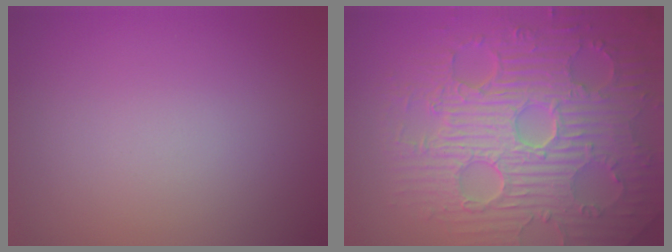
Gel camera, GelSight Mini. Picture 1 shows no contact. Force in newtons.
{"total": 10.3, "press": 7.0, "slide": 7.6}